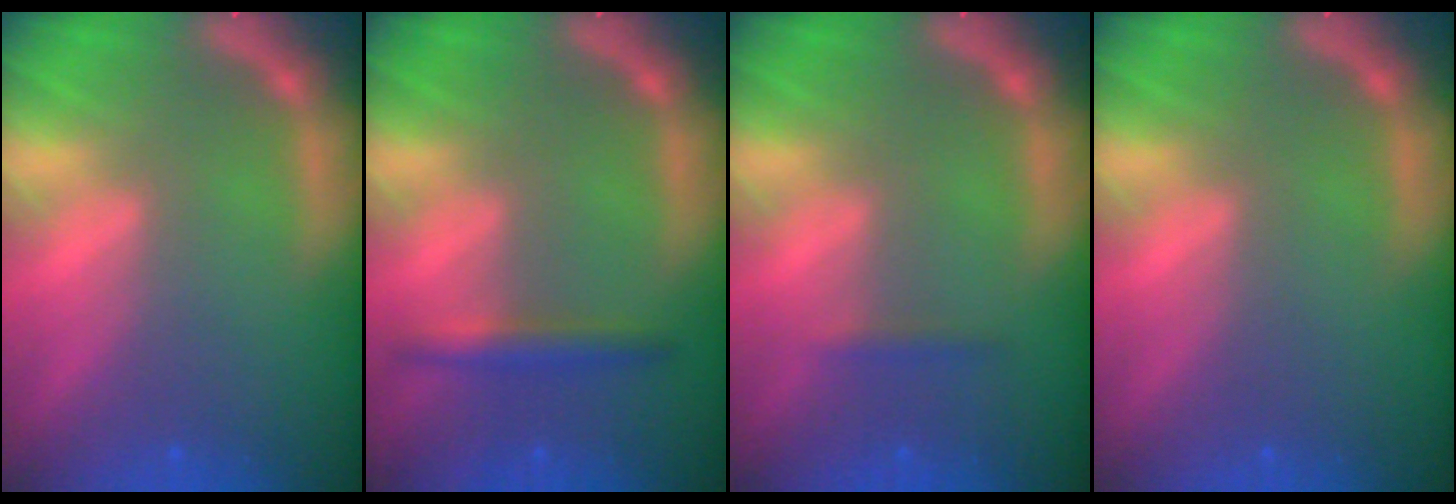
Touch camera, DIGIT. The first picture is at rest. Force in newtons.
{"total": 2.4}
{"total": 0.9}
{"total": 0.0}